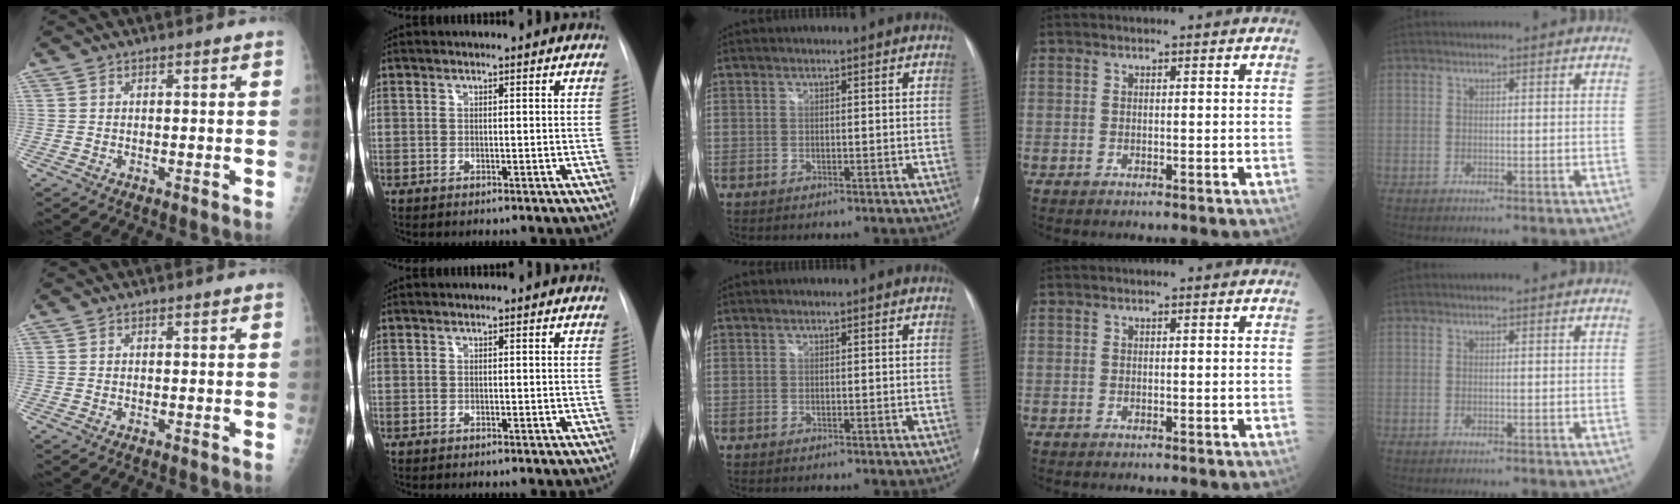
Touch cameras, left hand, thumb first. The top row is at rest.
{"index": {"total": 0.6, "force": [-0.6, -0.1, -0.1], "torque": [0.003, -0.007, -0.010]}}